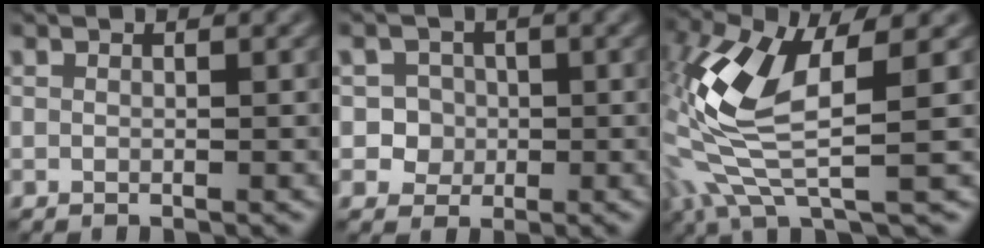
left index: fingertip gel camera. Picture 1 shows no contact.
{"total": 2.5, "force": [-0.1, 2.4, 0.6], "torque": [0.003, 0.000, 0.001]}
{"total": 9.8, "force": [-0.2, 3.7, 9.0], "torque": [-0.218, -0.012, -0.017]}